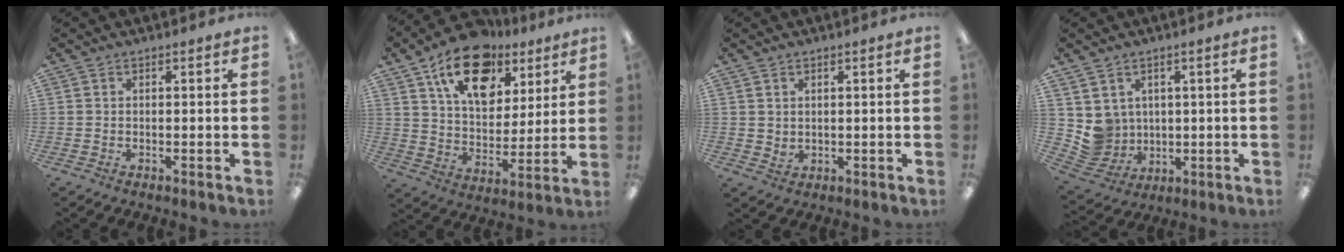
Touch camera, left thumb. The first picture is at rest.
{"total": 17.9, "force": [10.8, 10.6, 9.6], "torque": [-0.146, -0.050, 0.190]}
{"total": 1.7, "force": [1.3, 1.0, 0.4], "torque": [-0.001, -0.004, 0.023]}
{"total": 6.5, "force": [2.5, 6.0, 0.3], "torque": [-0.033, -0.019, 0.057]}